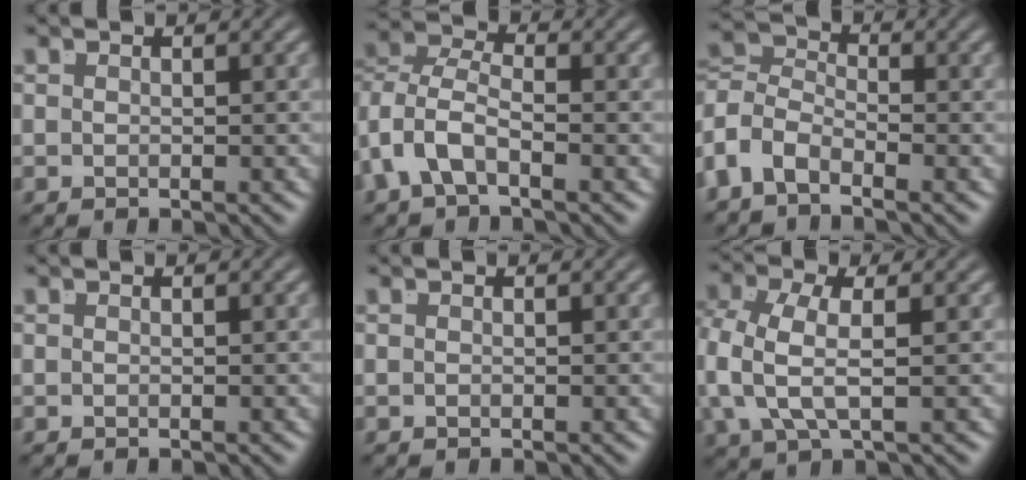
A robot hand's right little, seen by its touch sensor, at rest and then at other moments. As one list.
[{"total": 5.1, "force": [-0.6, 3.9, 3.3], "torque": [-0.084, -0.020, -0.012]}, {"total": 6.7, "force": [-1.9, 5.8, 2.6], "torque": [-0.081, -0.026, -0.042]}, {"total": 0.0}, {"total": 0.0}, {"total": 4.6, "force": [0.2, 2.6, 3.8], "torque": [-0.106, -0.021, 0.014]}]